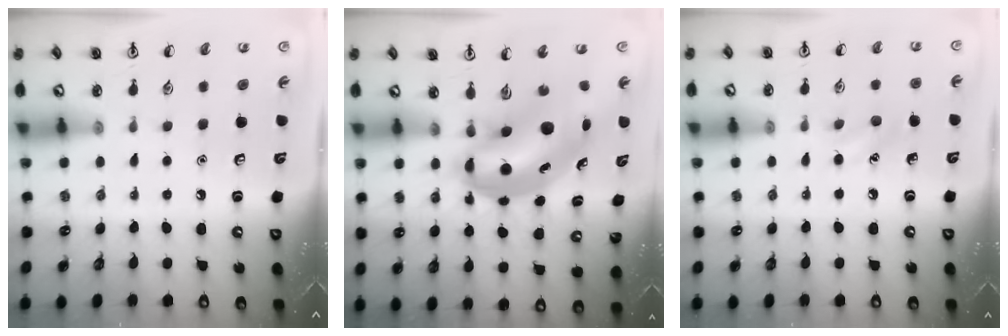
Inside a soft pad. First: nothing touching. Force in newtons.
{"total": 8.2, "press": 7.9, "slide": 2.1}
{"total": 6.4, "press": 6.2, "slide": 1.9}